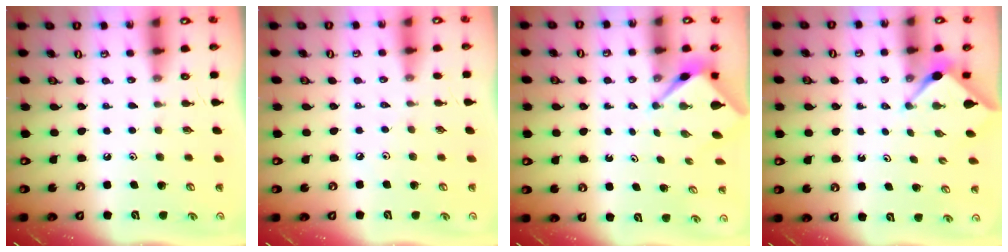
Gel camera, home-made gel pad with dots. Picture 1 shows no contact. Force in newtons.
{"total": 1.7, "press": 1.7, "slide": 0.4}
{"total": 2.6, "press": 2.6, "slide": 0.2}
{"total": 3.1, "press": 3.1, "slide": 0.3}